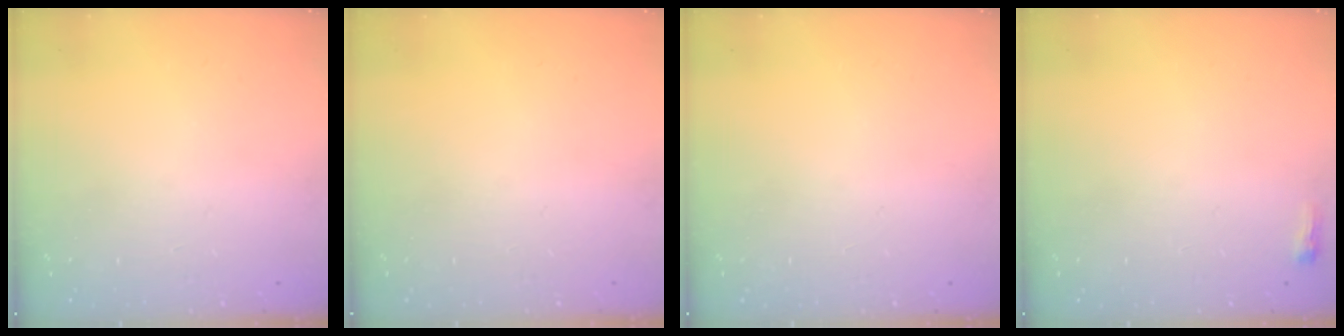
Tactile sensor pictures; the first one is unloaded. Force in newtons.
{"total": 0.0}
{"total": 0.0}
{"total": 2.6, "press": 2.5, "slide": 0.6}